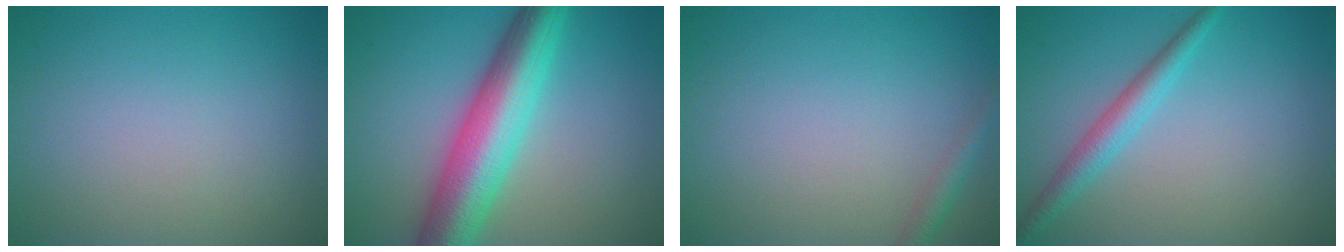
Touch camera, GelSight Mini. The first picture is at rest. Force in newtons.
{"total": 9.1, "press": 9.1, "slide": 0.4}
{"total": 1.5, "press": 1.5, "slide": 0.1}
{"total": 2.7, "press": 2.7, "slide": 0.0}